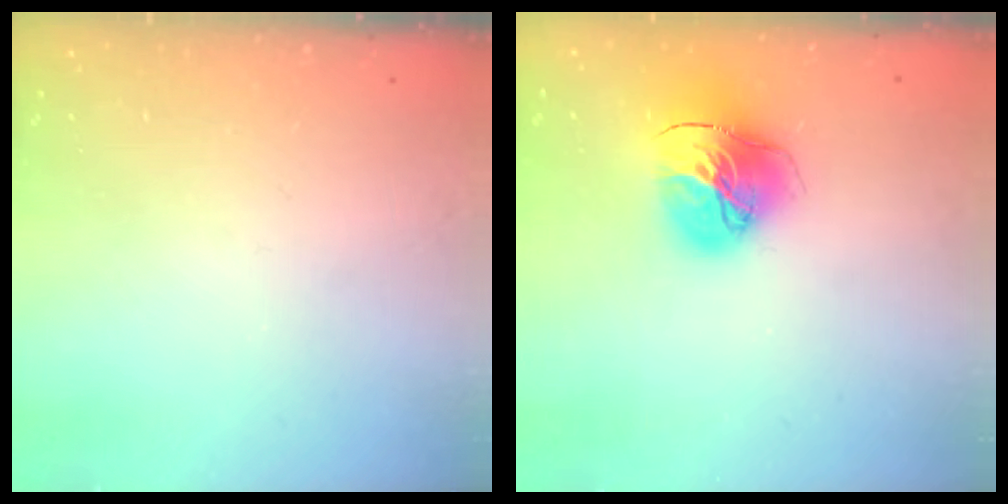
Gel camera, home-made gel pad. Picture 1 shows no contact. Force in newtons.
{"total": 16.2, "press": 16.1, "slide": 1.6}